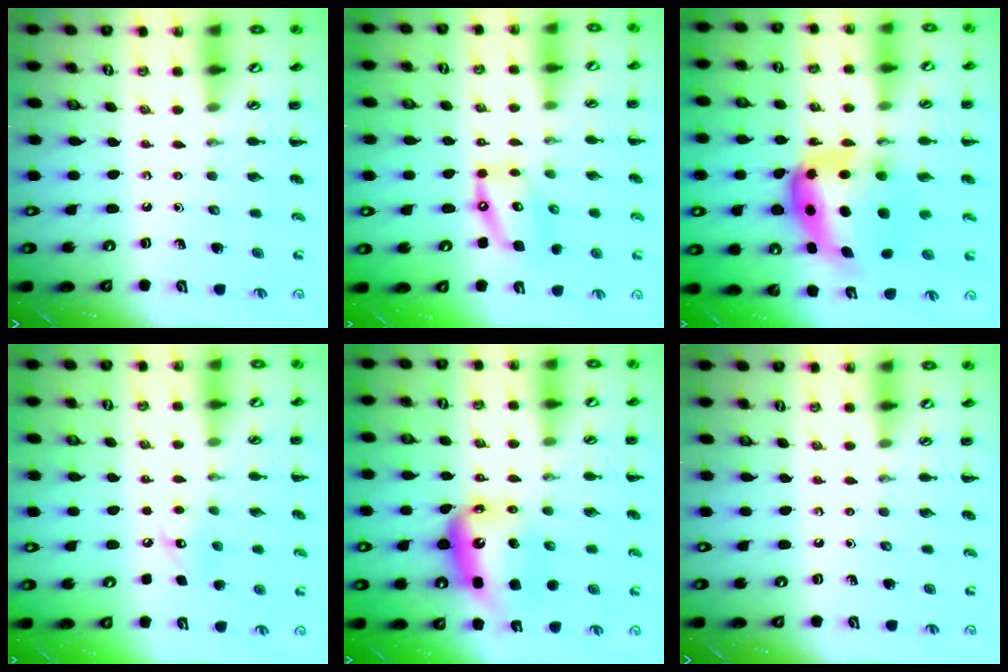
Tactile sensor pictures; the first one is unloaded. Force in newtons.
{"total": 13.2, "press": 12.9, "slide": 2.9}
{"total": 10.9, "press": 10.6, "slide": 2.6}
{"total": 7.5, "press": 7.4, "slide": 1.3}
{"total": 9.3, "press": 8.9, "slide": 2.8}
{"total": 0.0}